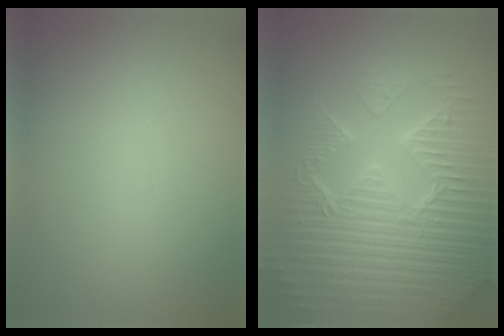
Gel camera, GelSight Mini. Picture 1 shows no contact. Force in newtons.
{"total": 9.8, "press": 6.8, "slide": 7.0}